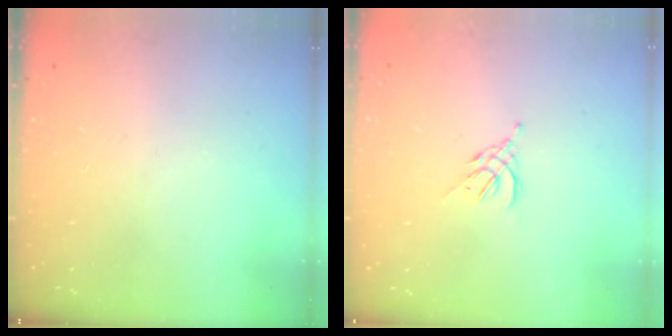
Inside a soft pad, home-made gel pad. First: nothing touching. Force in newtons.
{"total": 2.6, "press": 2.5, "slide": 0.7}